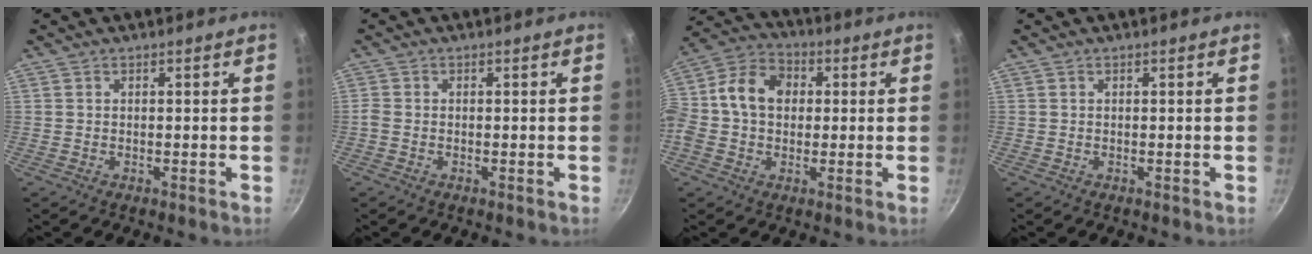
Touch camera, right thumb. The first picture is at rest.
{"total": 1.0, "force": [-0.6, 0.6, 0.6], "torque": [-0.018, 0.003, -0.014]}
{"total": 13.7, "force": [1.1, 10.5, 8.9], "torque": [-0.143, 0.034, -0.007]}
{"total": 0.0}